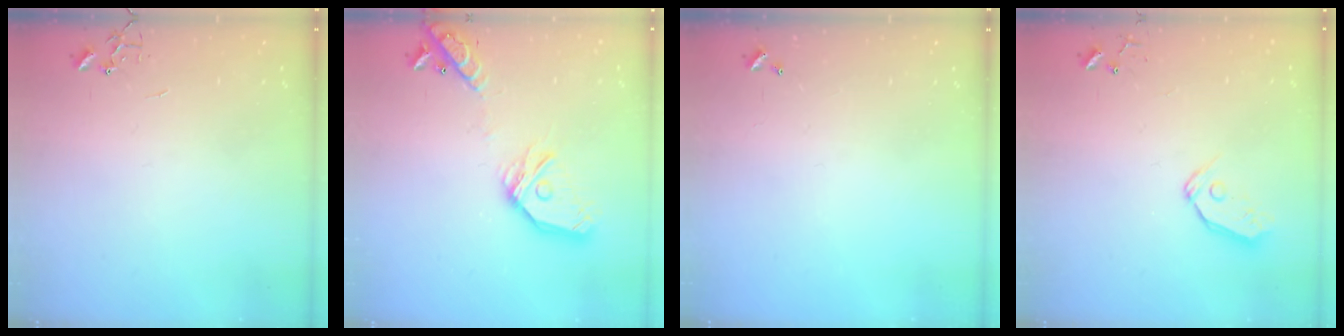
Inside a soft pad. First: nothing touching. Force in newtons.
{"total": 17.7, "press": 17.5, "slide": 2.5}
{"total": 0.0}
{"total": 7.3, "press": 7.2, "slide": 0.8}